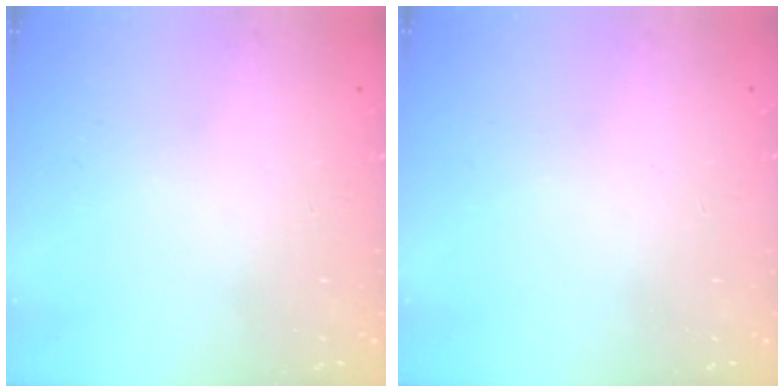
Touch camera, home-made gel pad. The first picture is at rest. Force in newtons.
{"total": 0.0}